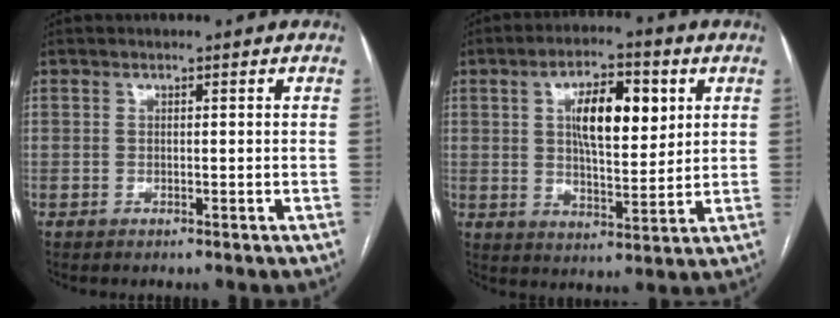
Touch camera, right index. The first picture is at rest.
{"total": 10.7, "force": [3.2, 3.9, 9.4], "torque": [-0.159, 0.012, 0.056]}